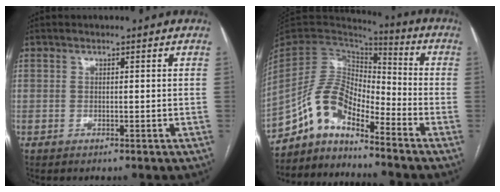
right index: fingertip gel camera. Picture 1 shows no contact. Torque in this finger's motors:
{"motor_torque": [0.61, -0.56, 0.62, 0.15]}